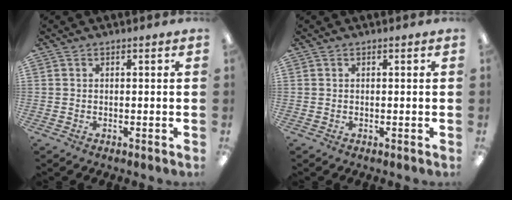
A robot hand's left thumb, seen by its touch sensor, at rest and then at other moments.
{"total": 0.0}